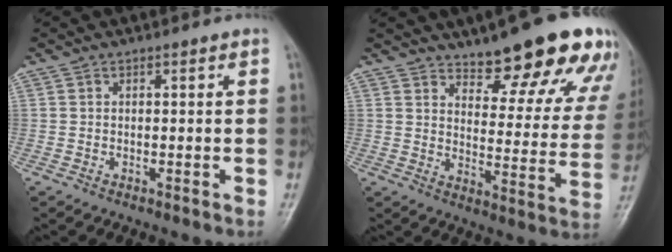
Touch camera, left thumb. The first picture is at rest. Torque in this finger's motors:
{"motor_torque": [0.68, 0.72, 1.53, -1.24, 0.08]}